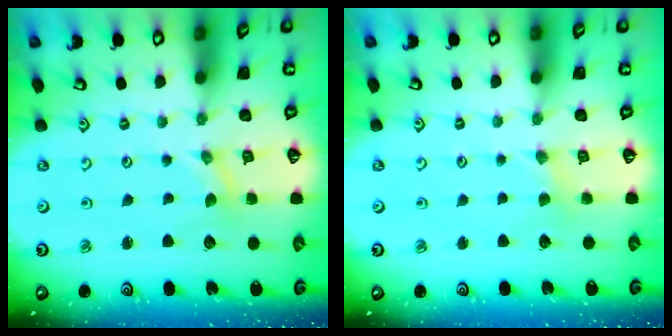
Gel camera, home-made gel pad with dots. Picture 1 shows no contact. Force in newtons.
{"total": 1.7, "press": 1.7, "slide": 0.2}